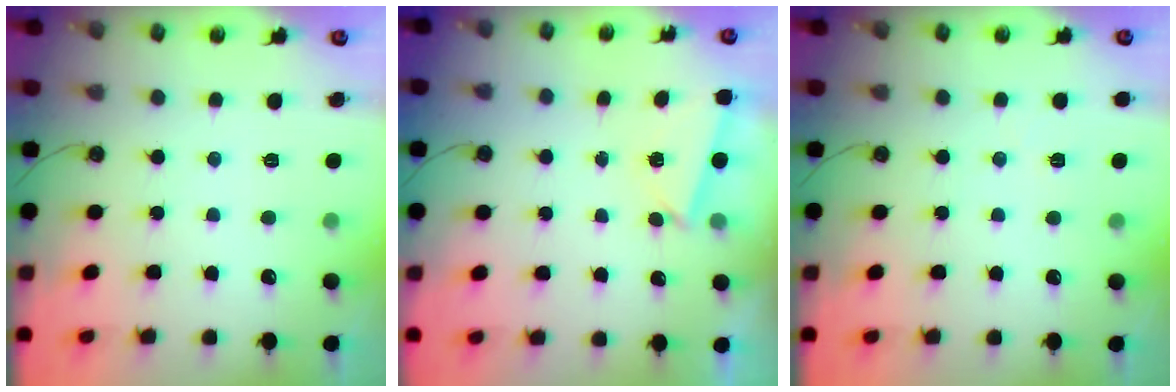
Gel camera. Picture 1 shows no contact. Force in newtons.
{"total": 2.8, "press": 1.5, "slide": 2.3}
{"total": 2.5, "press": 2.3, "slide": 0.9}